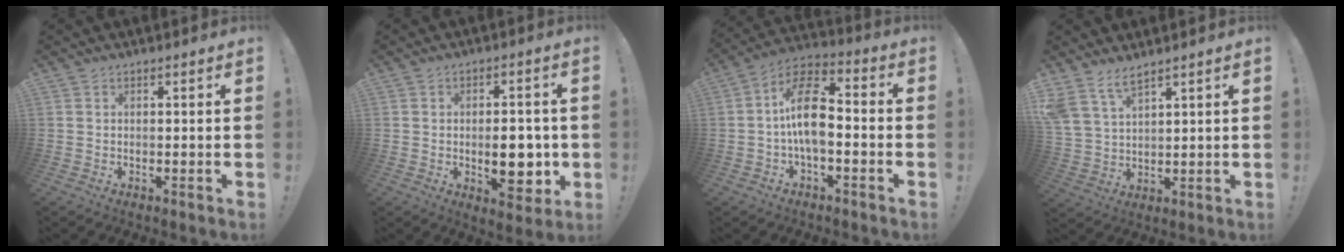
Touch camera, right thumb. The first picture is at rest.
{"total": 10.8, "force": [-1.5, 5.7, 9.0], "torque": [-0.110, 0.003, -0.020]}
{"total": 13.4, "force": [-0.8, 7.1, 11.3], "torque": [-0.201, 0.020, -0.014]}
{"total": 7.0, "force": [5.7, 2.4, 3.3], "torque": [-0.078, -0.023, 0.112]}